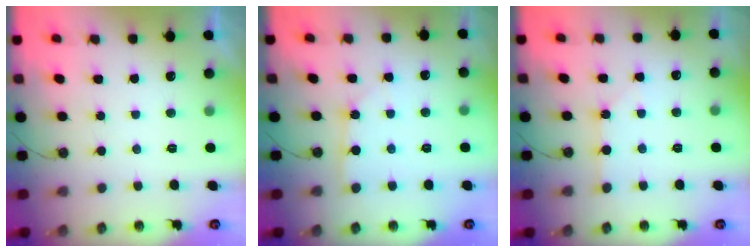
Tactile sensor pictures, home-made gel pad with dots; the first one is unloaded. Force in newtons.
{"total": 1.8, "press": 1.7, "slide": 0.3}
{"total": 1.1, "press": 1.1, "slide": 0.2}